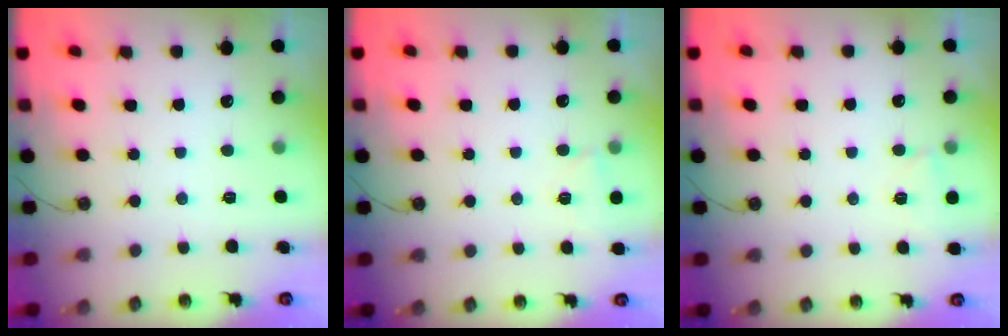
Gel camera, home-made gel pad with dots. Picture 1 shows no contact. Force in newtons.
{"total": 2.7, "press": 2.6, "slide": 0.7}
{"total": 2.7, "press": 2.6, "slide": 0.7}